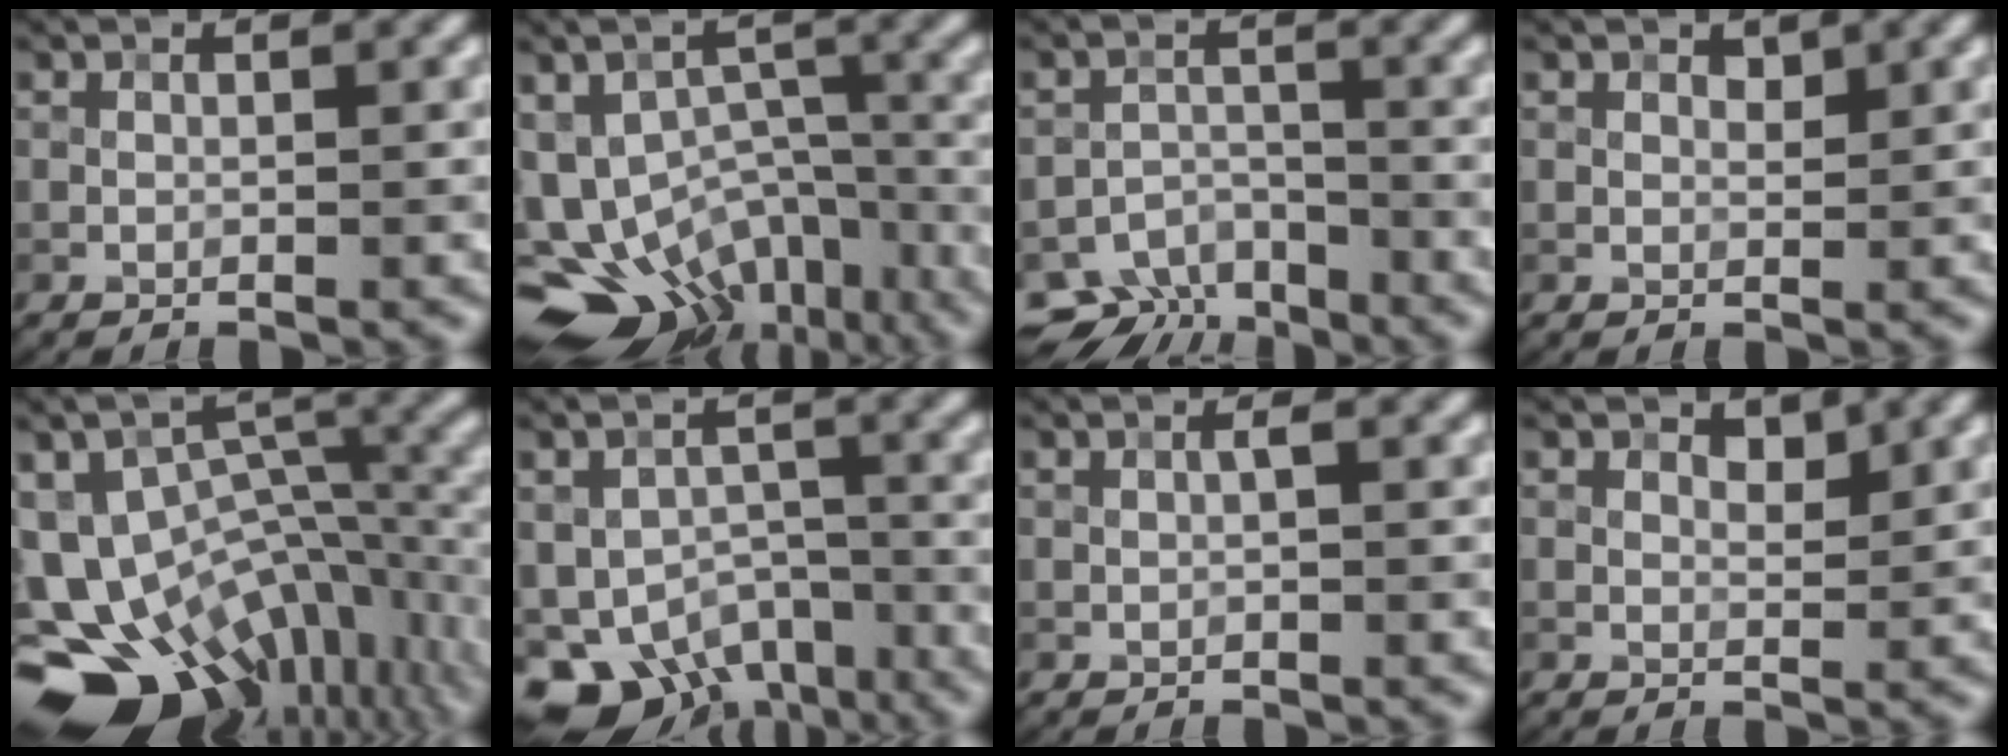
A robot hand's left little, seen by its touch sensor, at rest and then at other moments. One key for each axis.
{"total": 16.5, "fx": -9.4, "fy": 10.9, "fz": 8.0, "tx": -0.155, "ty": -0.026, "tz": -0.101}
{"total": 6.1, "fx": -5.1, "fy": 3.1, "fz": 1.4, "tx": -0.013, "ty": -0.015, "tz": -0.080}
{"total": 1.0, "fx": 0.9, "fy": 0.5, "fz": 0.3, "tx": -0.008, "ty": -0.001, "tz": 0.017}
{"total": 16.6, "fx": -7.2, "fy": 11.5, "fz": 9.6, "tx": -0.182, "ty": -0.014, "tz": -0.094}
{"total": 10.4, "fx": -7.0, "fy": 5.7, "fz": 5.1, "tx": -0.085, "ty": -0.016, "tz": -0.104}
{"total": 0.6, "fx": 0.1, "fy": 0.2, "fz": 0.6, "tx": -0.014, "ty": 0.002, "tz": 0.002}
{"total": 1.4, "fx": 1.2, "fy": 0.5, "fz": 0.4, "tx": -0.011, "ty": -0.003, "tz": 0.020}